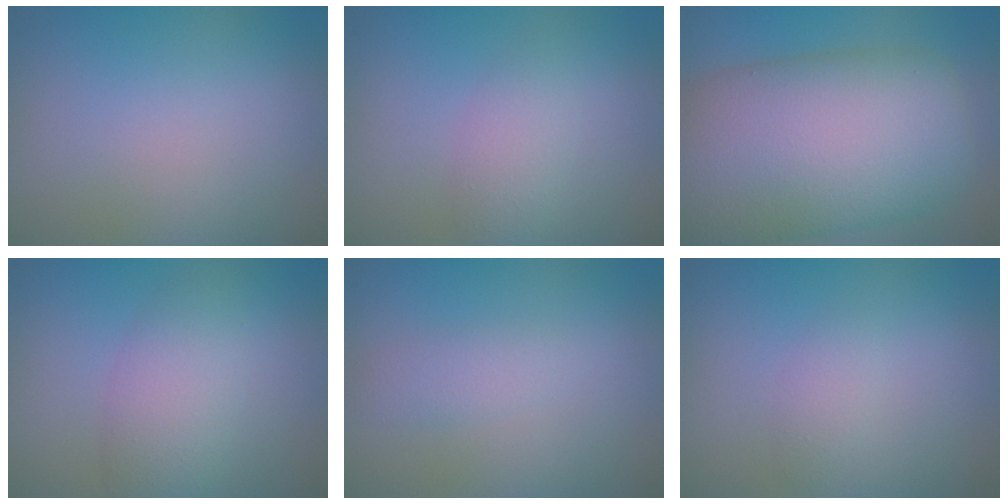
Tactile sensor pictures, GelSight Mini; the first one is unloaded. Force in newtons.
{"total": 1.9, "press": 1.9, "slide": 0.1}
{"total": 15.4, "press": 15.3, "slide": 0.5}
{"total": 3.2, "press": 3.2, "slide": 0.3}
{"total": 1.4, "press": 1.4, "slide": 0.0}
{"total": 1.0, "press": 1.0, "slide": 0.1}